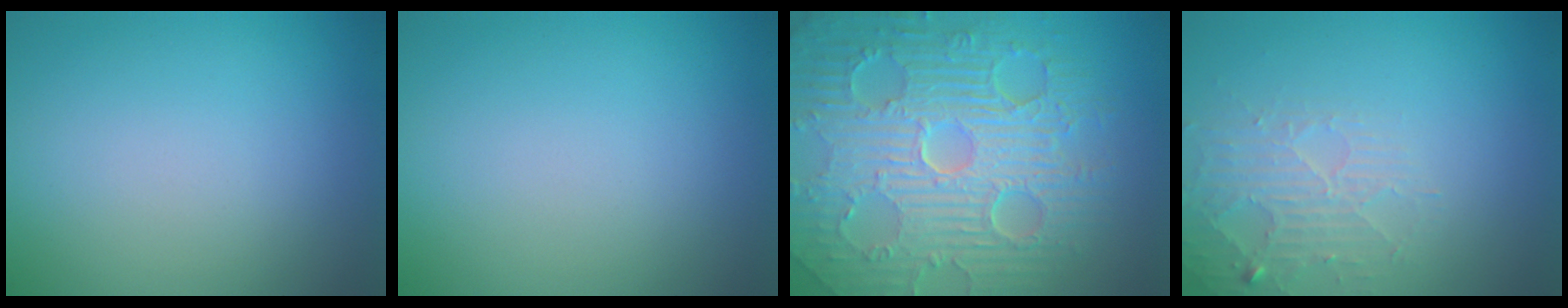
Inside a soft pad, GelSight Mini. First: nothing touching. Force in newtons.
{"total": 0.0}
{"total": 11.6, "press": 7.5, "slide": 8.9}
{"total": 3.1, "press": 3.0, "slide": 0.6}